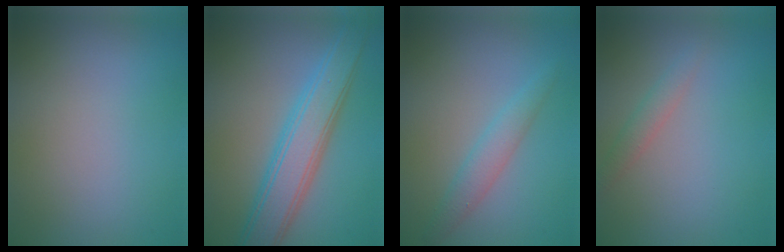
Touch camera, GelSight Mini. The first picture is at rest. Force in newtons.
{"total": 5.8, "press": 5.8, "slide": 0.1}
{"total": 2.2, "press": 2.2, "slide": 0.1}
{"total": 1.4, "press": 1.4, "slide": 0.1}